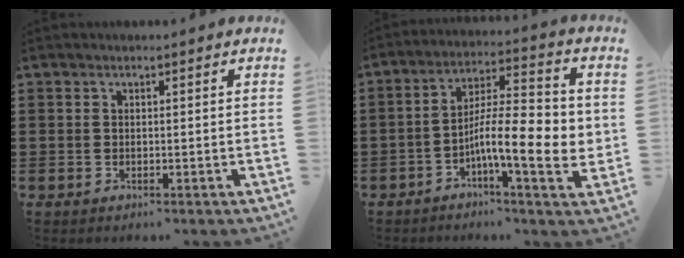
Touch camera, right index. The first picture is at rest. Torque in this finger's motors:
{"motor_torque": [1.28, -0.85, 0.92, 0.21]}